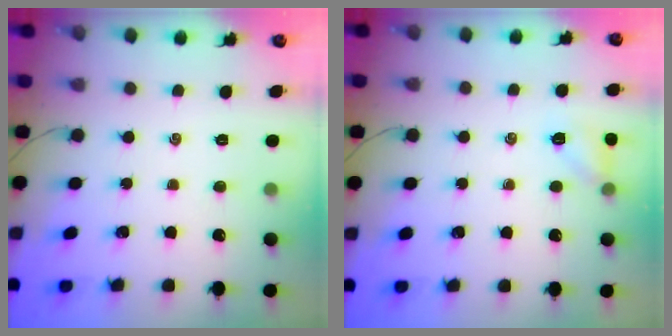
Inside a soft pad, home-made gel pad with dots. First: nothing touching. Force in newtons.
{"total": 5.8, "press": 5.7, "slide": 1.3}